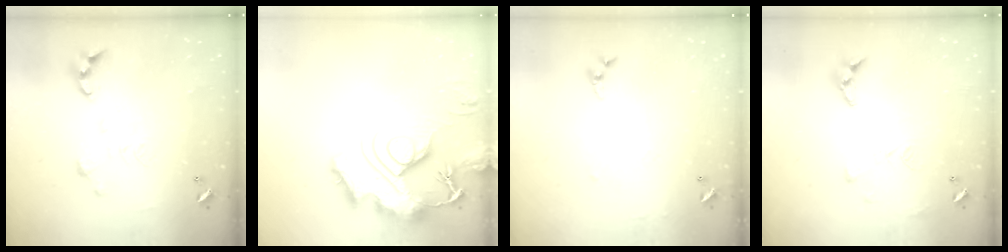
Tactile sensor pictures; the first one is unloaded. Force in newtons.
{"total": 17.0, "press": 16.9, "slide": 1.8}
{"total": 5.3, "press": 5.2, "slide": 0.6}
{"total": 9.6, "press": 9.5, "slide": 0.9}